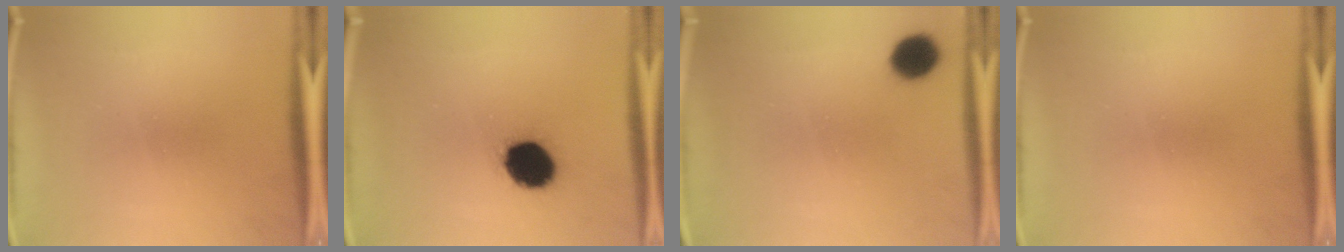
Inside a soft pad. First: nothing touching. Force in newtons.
{"total": 14.0}
{"total": 8.7}
{"total": 0.0}